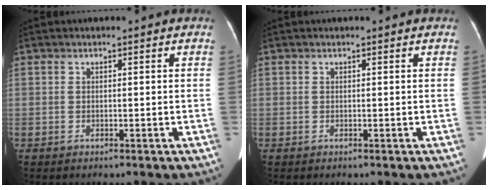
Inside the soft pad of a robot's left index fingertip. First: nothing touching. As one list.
[{"total": 0.0}]